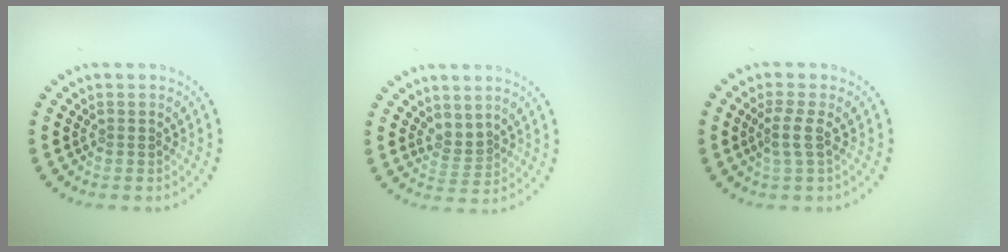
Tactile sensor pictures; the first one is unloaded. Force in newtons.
{"total": 1.6, "press": 1.1, "slide": 1.2}
{"total": 1.8, "press": 1.4, "slide": 1.2}